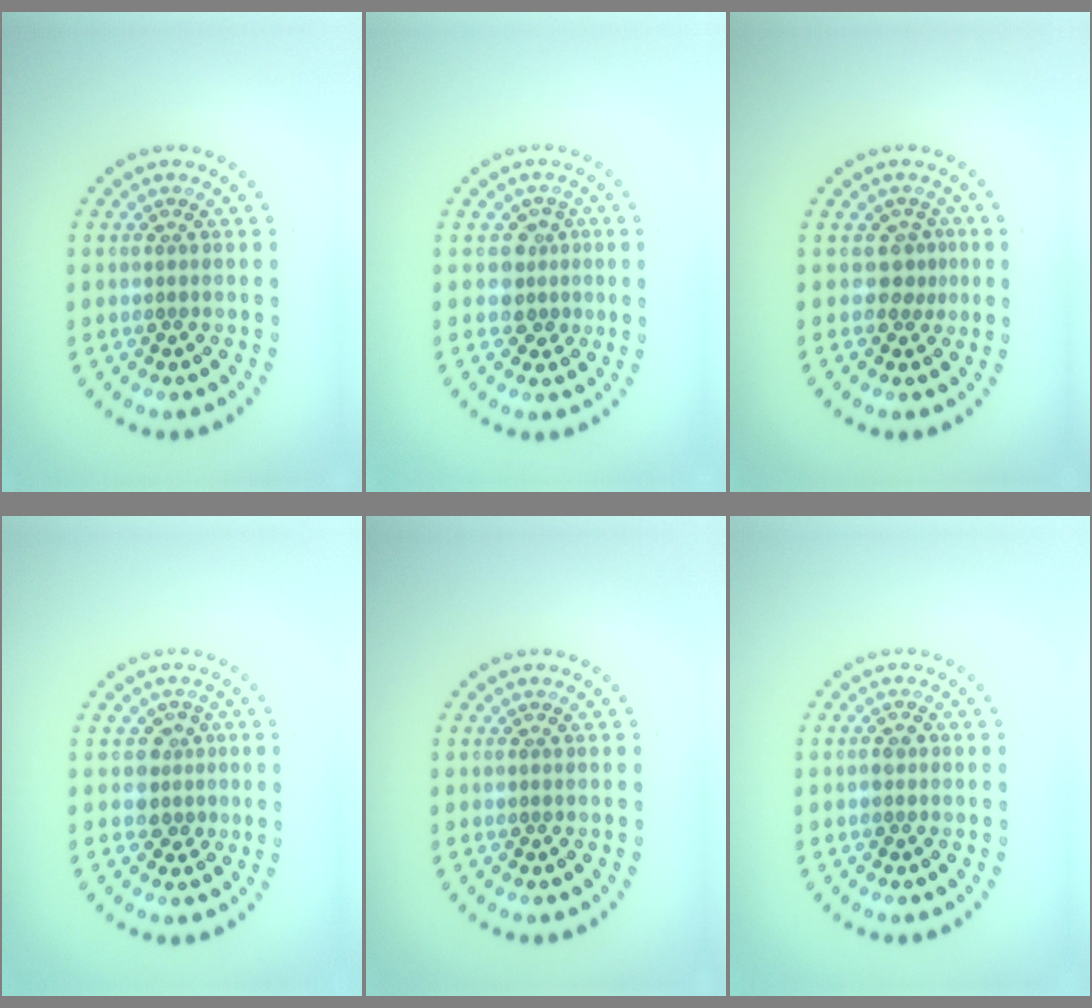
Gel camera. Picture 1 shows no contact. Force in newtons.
{"total": 2.4, "press": 1.9, "slide": 1.5}
{"total": 1.8, "press": 1.3, "slide": 1.1}
{"total": 2.1, "press": 1.7, "slide": 1.3}
{"total": 0.0}
{"total": 1.0, "press": 0.9, "slide": 0.4}